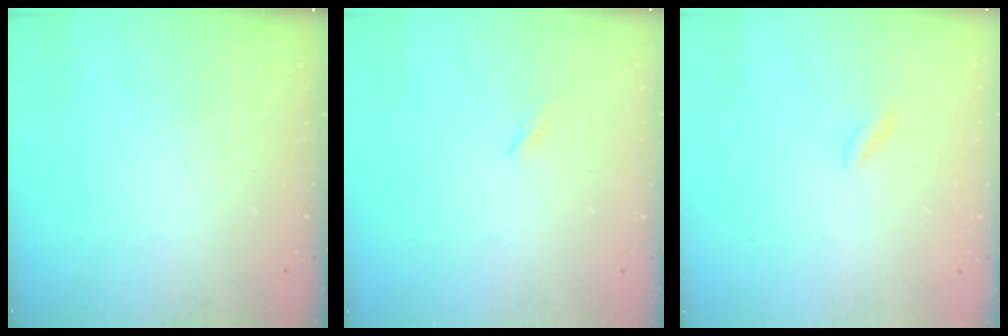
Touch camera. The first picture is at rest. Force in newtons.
{"total": 1.7, "press": 1.7, "slide": 0.2}
{"total": 1.3, "press": 1.1, "slide": 0.7}